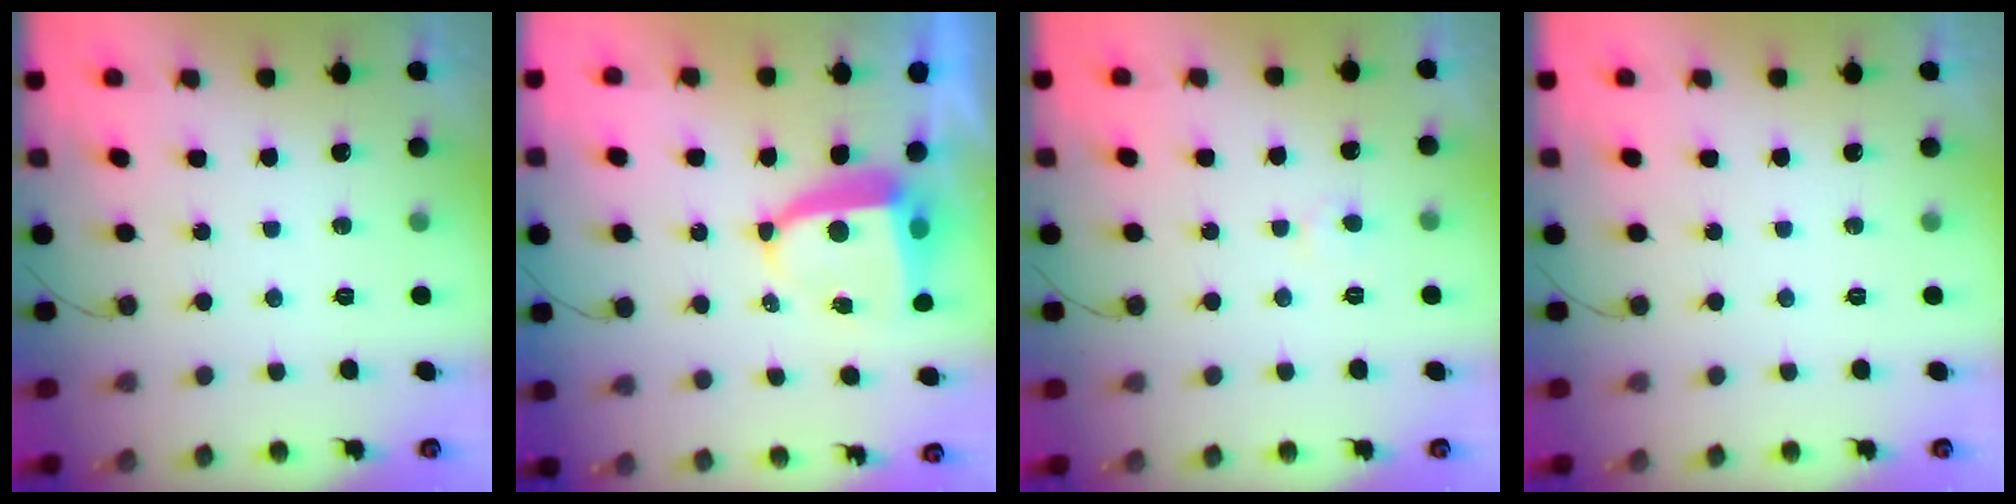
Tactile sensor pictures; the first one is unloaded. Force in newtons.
{"total": 7.6, "press": 7.5, "slide": 1.0}
{"total": 2.2, "press": 2.2, "slide": 0.2}
{"total": 0.0}